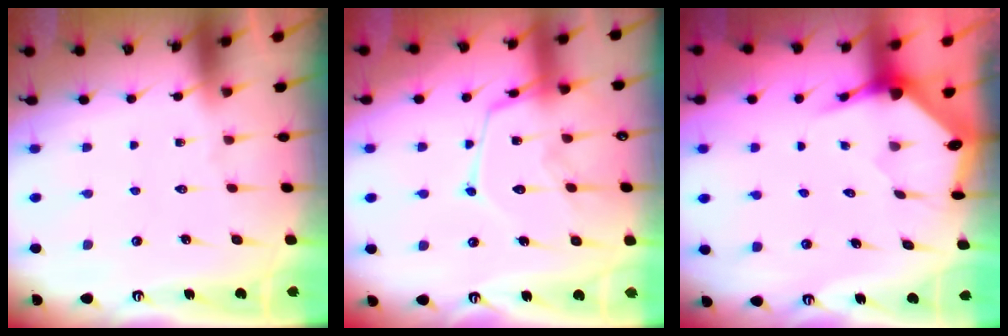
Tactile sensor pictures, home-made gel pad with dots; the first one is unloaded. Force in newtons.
{"total": 13.8, "press": 13.8, "slide": 1.3}
{"total": 3.6, "press": 3.6, "slide": 0.5}